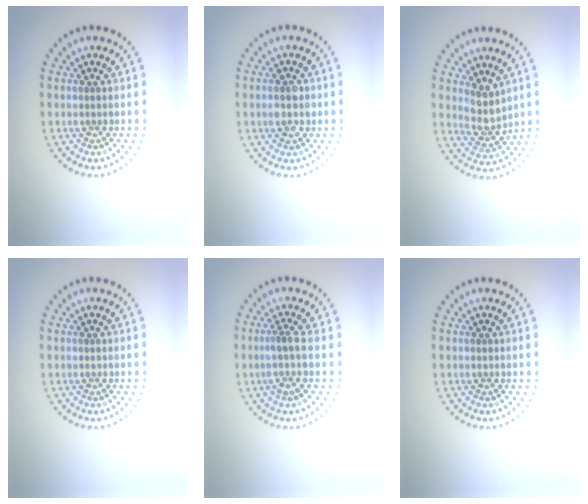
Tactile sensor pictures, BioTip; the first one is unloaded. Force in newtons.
{"total": 2.7, "press": 2.7, "slide": 0.1}
{"total": 2.9, "press": 2.4, "slide": 1.6}
{"total": 0.0}
{"total": 2.0, "press": 1.6, "slide": 1.2}
{"total": 0.0}